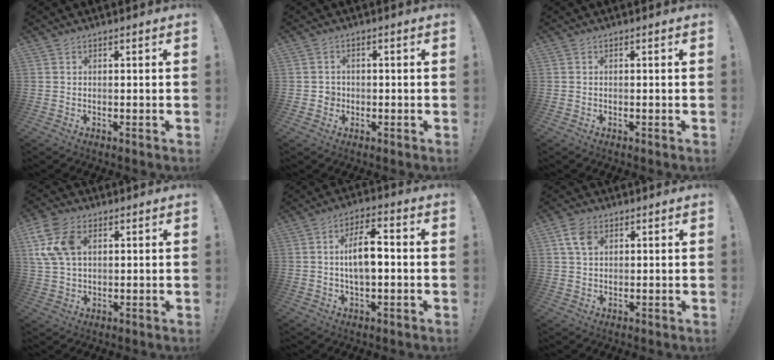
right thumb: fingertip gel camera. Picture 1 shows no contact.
{"total": 2.5, "force": [-0.5, 2.3, 0.7], "torque": [-0.011, 0.004, -0.010]}
{"total": 0.0}
{"total": 12.0, "force": [3.7, 7.9, 8.3], "torque": [-0.174, 0.004, 0.071]}
{"total": 9.0, "force": [-0.2, 4.0, 8.0], "torque": [-0.136, 0.005, -0.010]}
{"total": 6.2, "force": [2.7, 4.2, 3.7], "torque": [-0.064, 0.000, 0.053]}